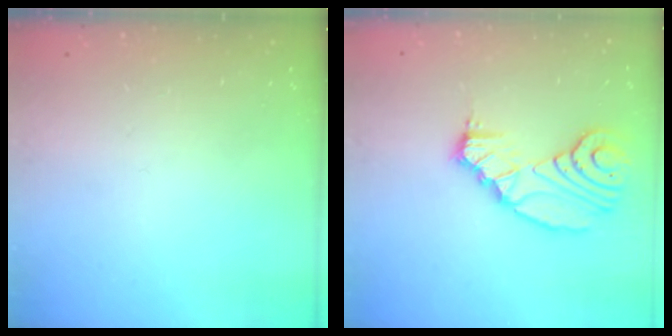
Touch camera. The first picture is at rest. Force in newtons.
{"total": 13.6, "press": 12.8, "slide": 4.4}